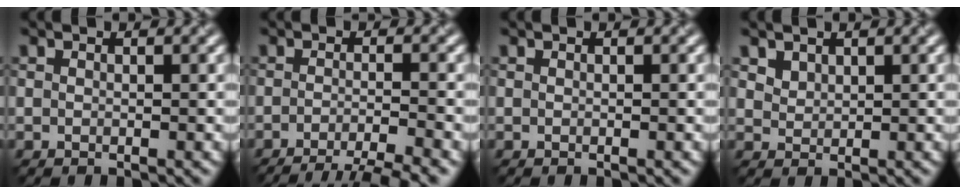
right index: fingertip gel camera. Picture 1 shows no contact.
{"total": 6.0, "force": [-4.3, 1.1, 4.0], "torque": [-0.052, -0.013, -0.068]}
{"total": 0.0}
{"total": 1.3, "force": [1.0, 0.8, 0.3], "torque": [-0.008, -0.005, 0.025]}